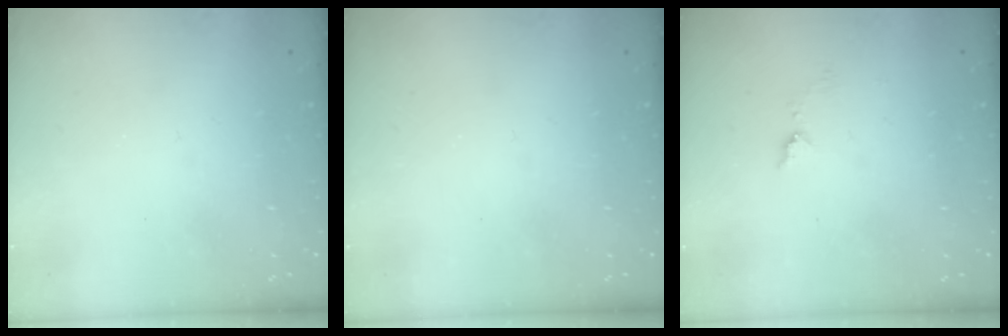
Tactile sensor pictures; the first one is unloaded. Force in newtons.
{"total": 0.0}
{"total": 4.6, "press": 4.5, "slide": 0.5}